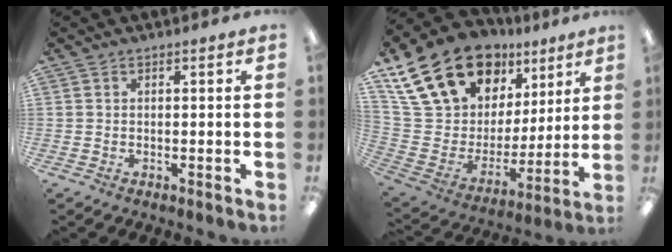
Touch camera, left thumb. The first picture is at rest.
{"total": 24.1, "force": [15.7, 14.4, 11.1], "torque": [-0.212, -0.083, 0.307]}